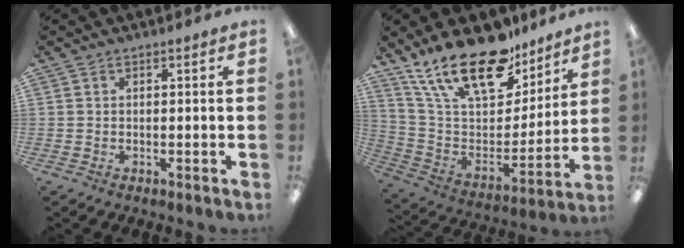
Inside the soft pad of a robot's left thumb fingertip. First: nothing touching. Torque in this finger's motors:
{"motor_torque": [0.66, 0.64, 1.42, -1.35, 0.41]}